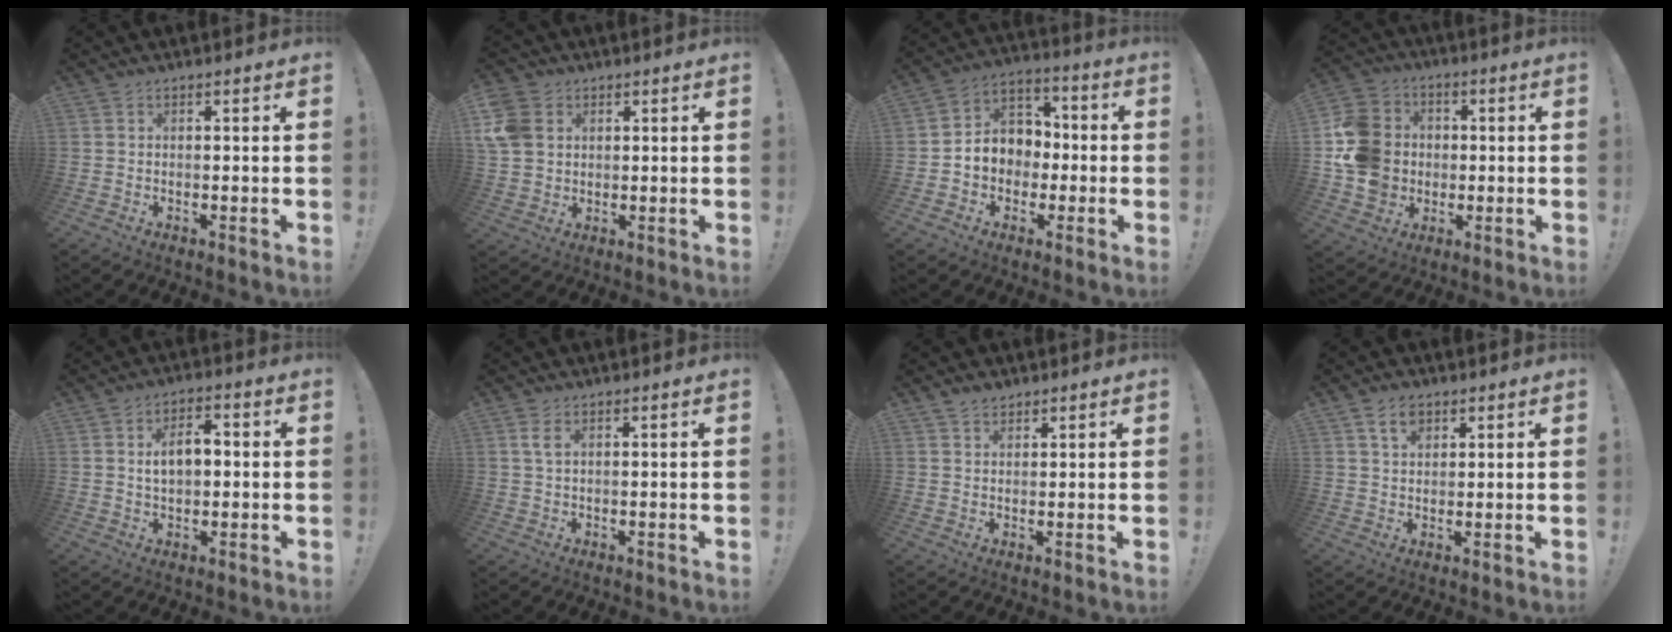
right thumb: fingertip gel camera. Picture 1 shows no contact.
{"total": 9.2, "force": [2.8, 7.3, 4.8], "torque": [-0.102, -0.001, 0.058]}
{"total": 9.8, "force": [-1.4, 9.0, 3.6], "torque": [-0.048, 0.012, -0.017]}
{"total": 16.3, "force": [-0.2, 14.6, 7.4], "torque": [-0.135, 0.012, 0.001]}
{"total": 7.0, "force": [0.4, 4.4, 5.4], "torque": [-0.077, 0.008, 0.003]}
{"total": 3.2, "force": [1.3, 1.7, 2.5], "torque": [-0.045, 0.003, 0.022]}
{"total": 2.6, "force": [2.1, 1.4, 0.6], "torque": [-0.006, -0.011, 0.038]}
{"total": 5.7, "force": [3.2, 3.5, 3.2], "torque": [-0.055, -0.005, 0.058]}